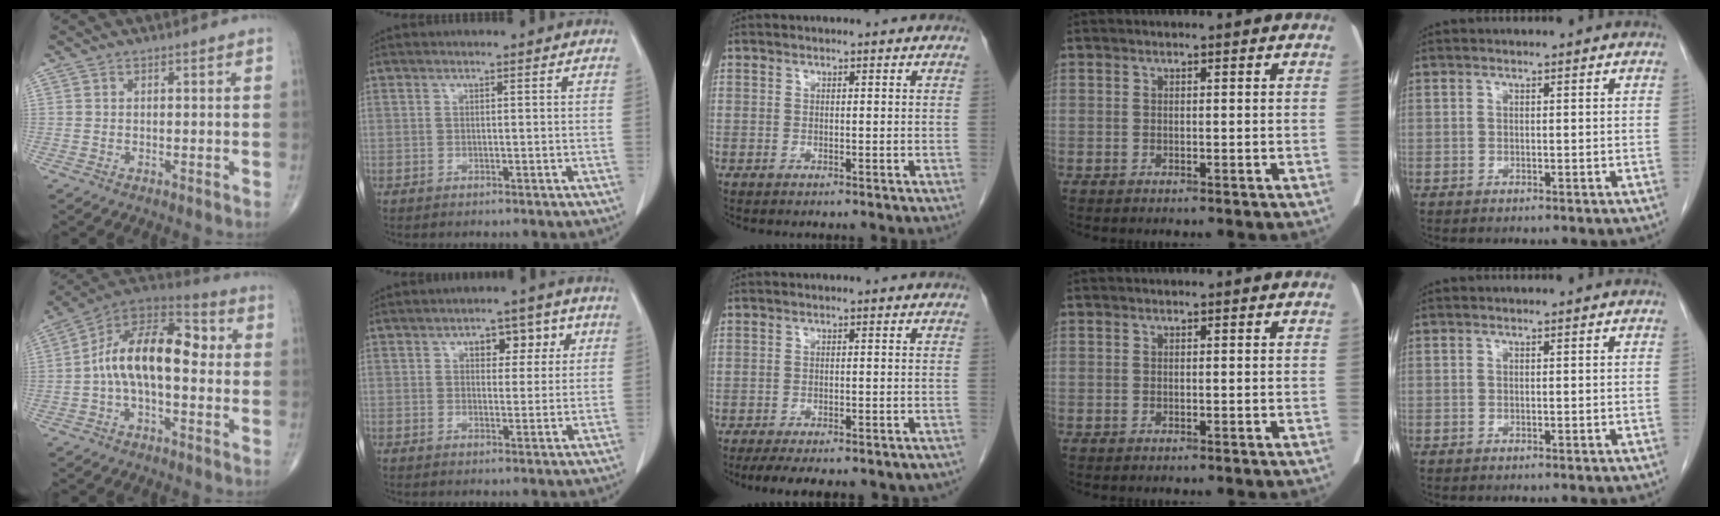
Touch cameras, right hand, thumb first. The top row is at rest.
{"thumb": {"total": 16.5, "force": [-0.1, 8.5, 14.1], "torque": [-0.221, 0.051, -0.015]}, "index": {"total": 5.5, "force": [2.2, 3.1, 4.0], "torque": [-0.043, 0.019, 0.029]}, "middle": {"total": 16.0, "force": [-13.8, 4.0, 7.0], "torque": [-0.109, -0.003, -0.166]}}